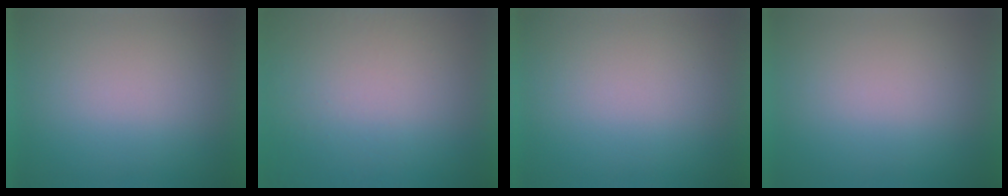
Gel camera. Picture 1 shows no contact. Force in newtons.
{"total": 1.2}
{"total": 0.0}
{"total": 0.0}